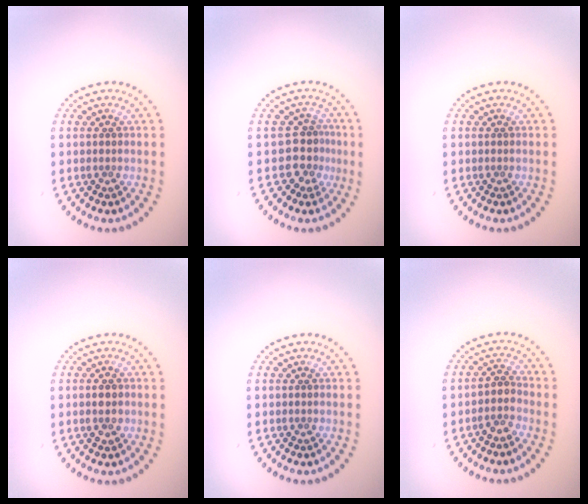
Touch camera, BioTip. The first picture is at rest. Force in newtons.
{"total": 2.9, "press": 2.1, "slide": 2.0}
{"total": 0.0}
{"total": 2.0, "press": 2.0, "slide": 0.1}
{"total": 0.0}
{"total": 1.8, "press": 1.4, "slide": 1.2}